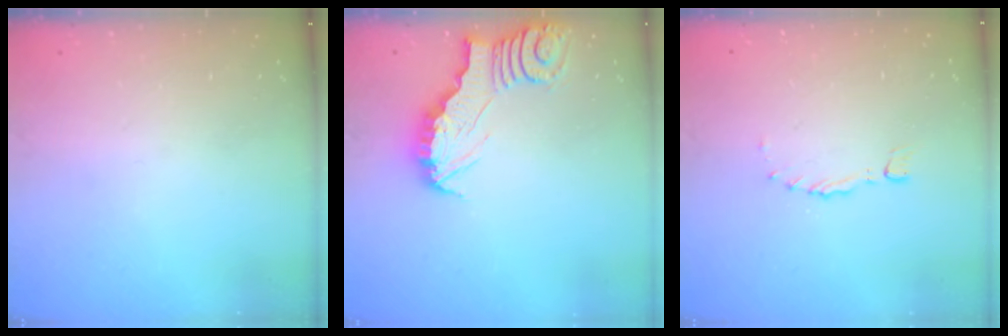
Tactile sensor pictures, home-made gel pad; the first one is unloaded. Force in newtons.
{"total": 3.0, "press": 3.0, "slide": 0.3}
{"total": 0.0}